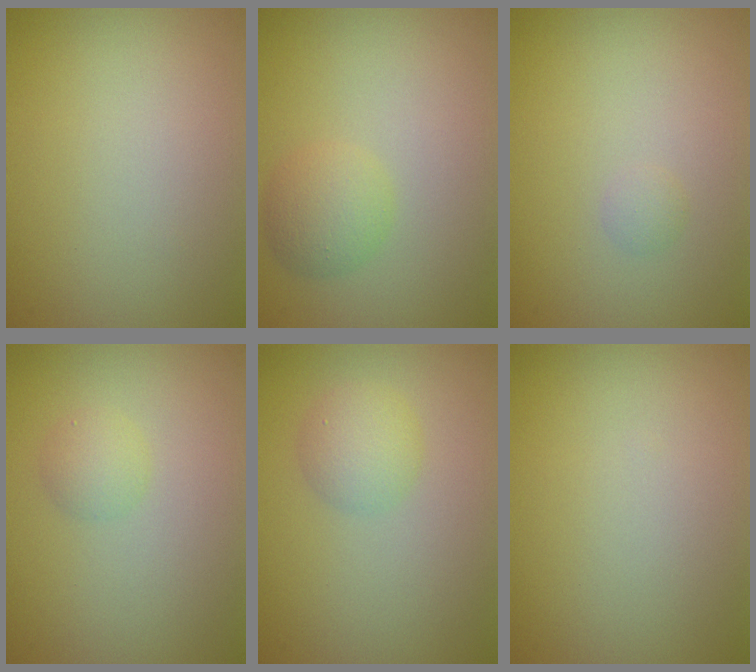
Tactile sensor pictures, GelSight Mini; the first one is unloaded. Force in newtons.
{"total": 2.4, "press": 2.4, "slide": 0.1}
{"total": 0.6, "press": 0.6, "slide": 0.0}
{"total": 1.4, "press": 1.4, "slide": 0.1}
{"total": 2.5, "press": 2.5, "slide": 0.1}
{"total": 0.0}